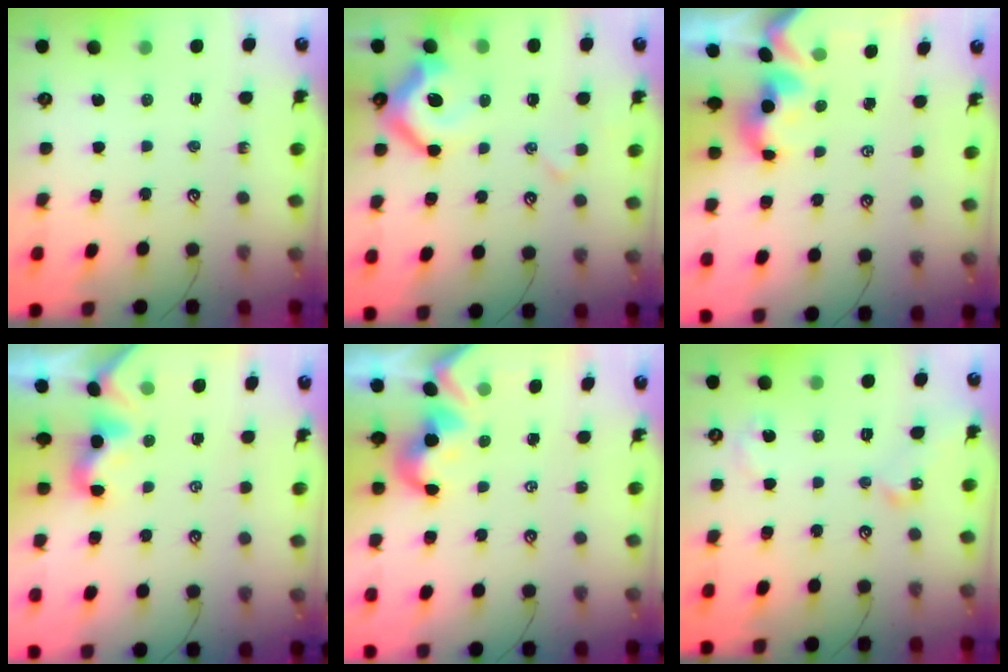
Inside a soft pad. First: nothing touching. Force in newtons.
{"total": 9.3, "press": 9.2, "slide": 1.5}
{"total": 1.1, "press": 0.8, "slide": 0.7}
{"total": 1.9, "press": 1.9, "slide": 0.6}
{"total": 1.9, "press": 1.9, "slide": 0.3}
{"total": 9.1, "press": 9.1, "slide": 0.7}